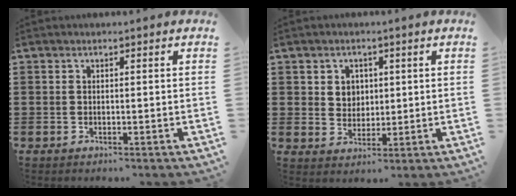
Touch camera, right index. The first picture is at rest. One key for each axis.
{"total": 3.3, "fx": 1.2, "fy": 2.9, "fz": 1.0, "tx": -0.024, "ty": 0.007, "tz": 0.019}